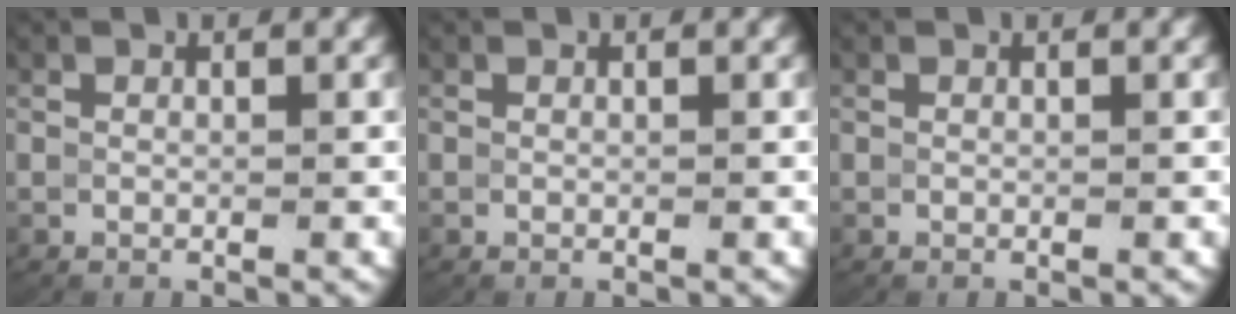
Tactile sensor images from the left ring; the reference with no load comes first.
{"total": 0.0}
{"total": 0.0}